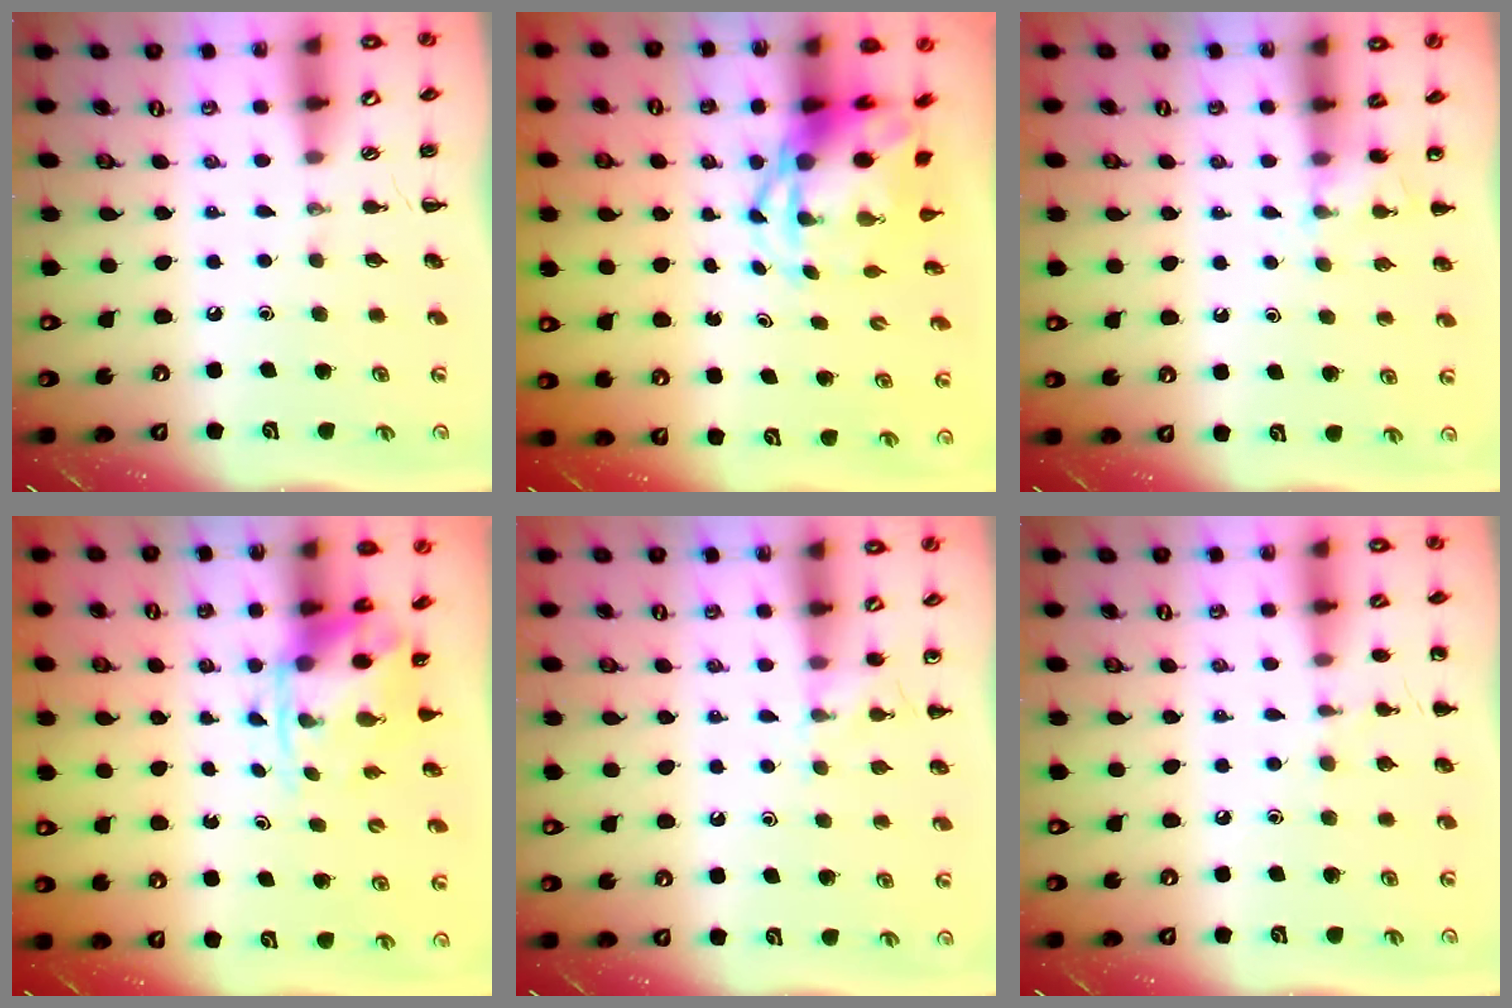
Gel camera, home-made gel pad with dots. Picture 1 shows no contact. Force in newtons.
{"total": 5.1, "press": 4.9, "slide": 1.4}
{"total": 5.2, "press": 5.0, "slide": 1.4}
{"total": 3.9, "press": 3.7, "slide": 1.1}
{"total": 6.3, "press": 5.9, "slide": 2.1}
{"total": 5.6, "press": 5.4, "slide": 1.7}